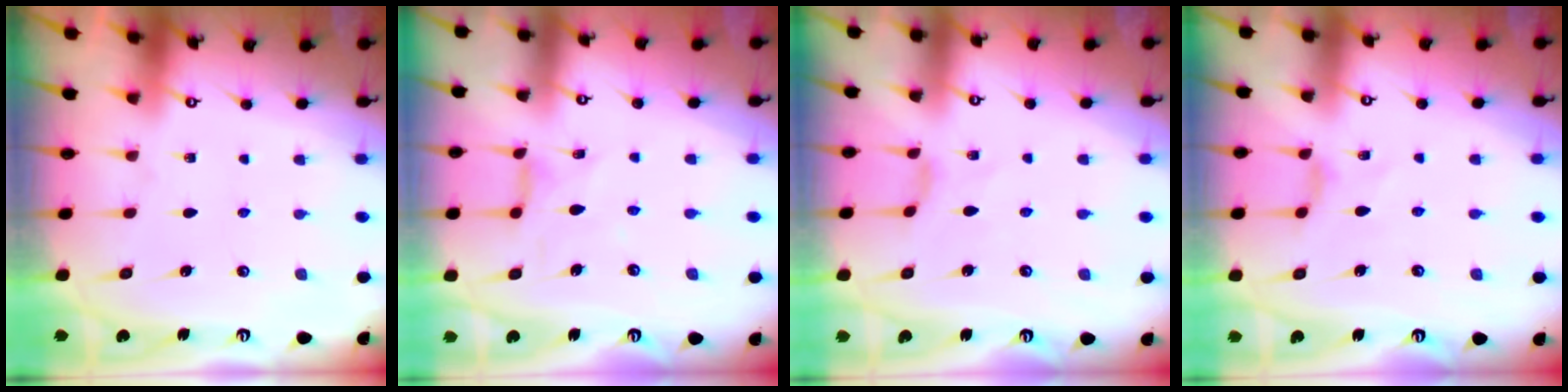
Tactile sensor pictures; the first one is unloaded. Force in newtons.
{"total": 2.7, "press": 2.6, "slide": 0.5}
{"total": 0.0}
{"total": 2.1, "press": 2.1, "slide": 0.4}